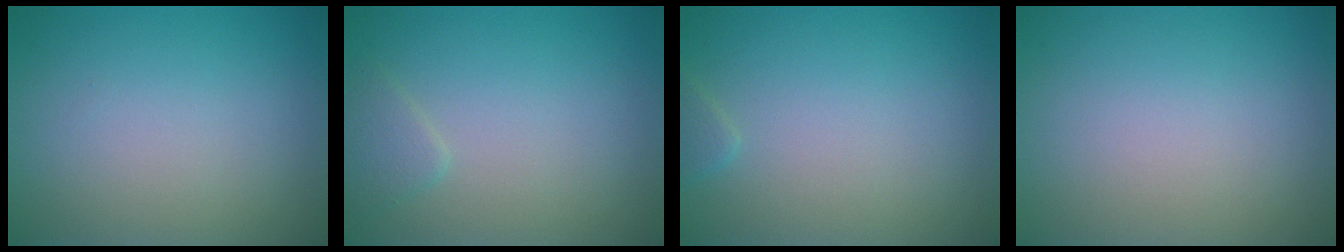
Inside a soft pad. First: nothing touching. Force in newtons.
{"total": 1.3, "press": 1.3, "slide": 0.1}
{"total": 0.7, "press": 0.7, "slide": 0.0}
{"total": 0.0}